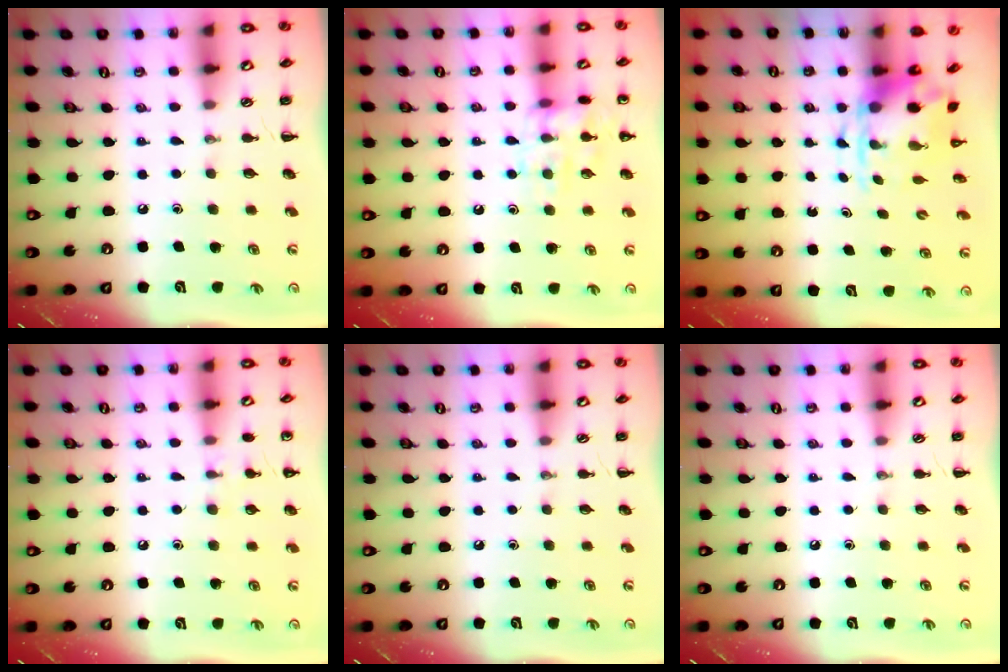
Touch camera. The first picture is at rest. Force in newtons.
{"total": 12.6, "press": 12.6, "slide": 0.9}
{"total": 3.8, "press": 3.7, "slide": 0.9}
{"total": 6.2, "press": 6.0, "slide": 1.9}
{"total": 0.0}
{"total": 0.0}